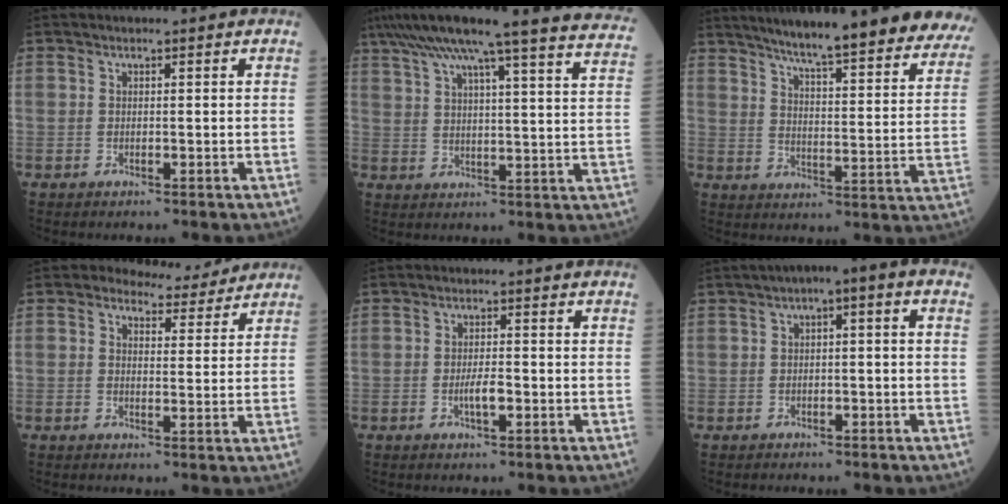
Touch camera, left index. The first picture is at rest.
{"total": 27.8, "force": [23.9, 0.3, 14.2], "torque": [-0.228, -0.035, 0.296]}
{"total": 28.6, "force": [25.0, 2.5, 13.6], "torque": [-0.188, -0.060, 0.306]}
{"total": 5.2, "force": [4.7, 2.1, 0.4], "torque": [-0.003, 0.001, 0.055]}
{"total": 2.6, "force": [-0.9, 0.6, 2.4], "torque": [-0.046, 0.001, -0.016]}
{"total": 4.8, "force": [1.1, 1.0, 4.6], "torque": [-0.063, 0.028, 0.006]}